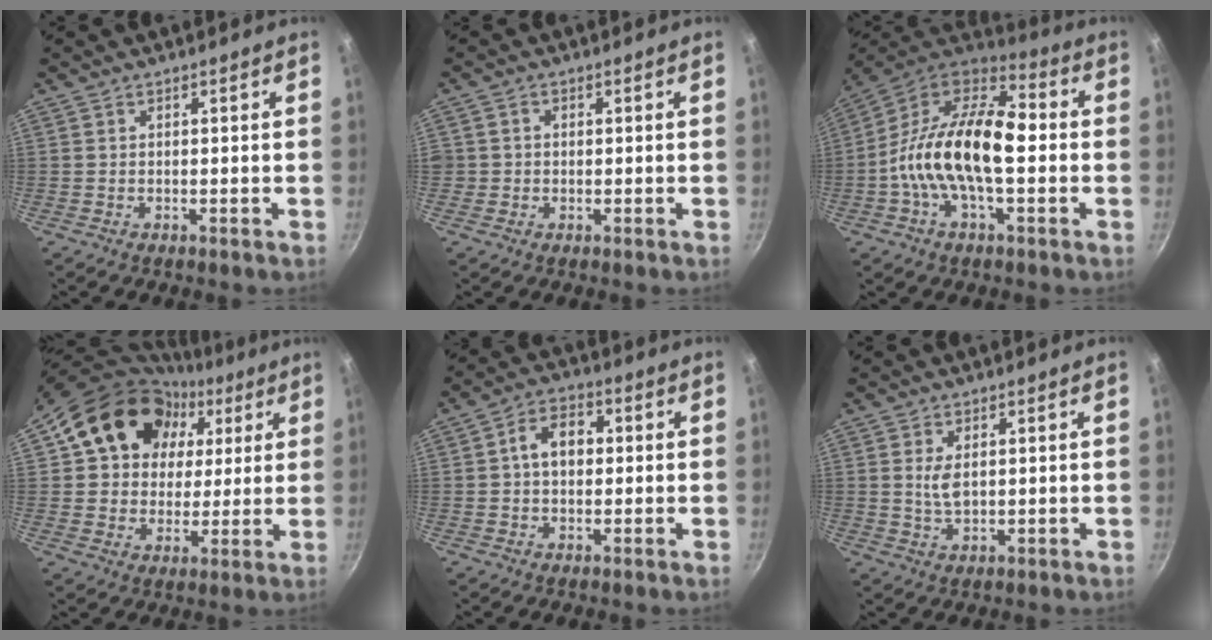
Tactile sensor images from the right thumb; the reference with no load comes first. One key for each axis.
{"total": 1.9, "fx": -0.1, "fy": 1.9, "fz": 0.5, "tx": 0.001, "ty": 0.007, "tz": -0.003}
{"total": 21.1, "fx": -1.4, "fy": 10.6, "fz": 18.1, "tx": -0.311, "ty": 0.042, "tz": -0.048}
{"total": 18.8, "fx": 7.0, "fy": 15.0, "fz": 8.8, "tx": -0.132, "ty": 0.019, "tz": 0.116}
{"total": 7.0, "fx": 0.7, "fy": 4.9, "fz": 4.9, "tx": -0.056, "ty": 0.018, "tz": 0.001}
{"total": 3.6, "fx": 0.8, "fy": 1.9, "fz": 3.0, "tx": -0.053, "ty": -0.009, "tz": 0.019}